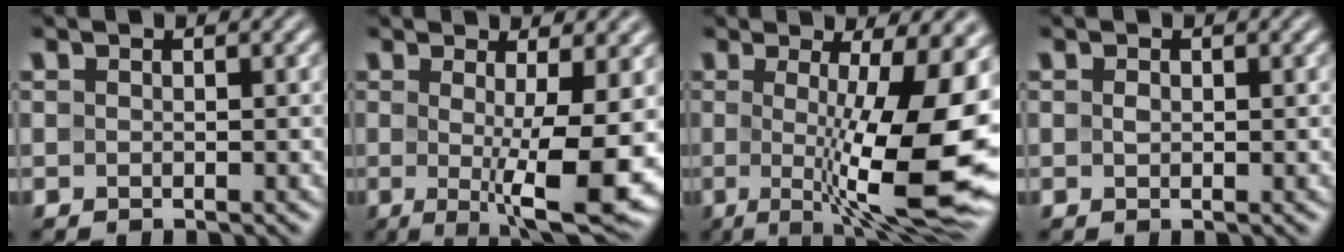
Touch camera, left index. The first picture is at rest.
{"total": 9.2, "force": [-1.0, 1.9, 8.9], "torque": [-0.127, -0.020, -0.011]}
{"total": 13.9, "force": [-0.7, 3.4, 13.5], "torque": [-0.170, -0.011, -0.009]}
{"total": 0.6, "force": [0.1, 0.3, 0.5], "torque": [-0.012, 0.001, 0.002]}